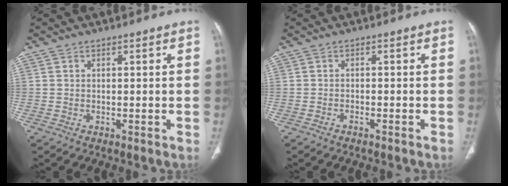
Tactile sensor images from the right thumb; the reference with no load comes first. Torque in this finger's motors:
{"motor_torque": [-0.24, -0.01, -0.45, 0.26, -0.03]}